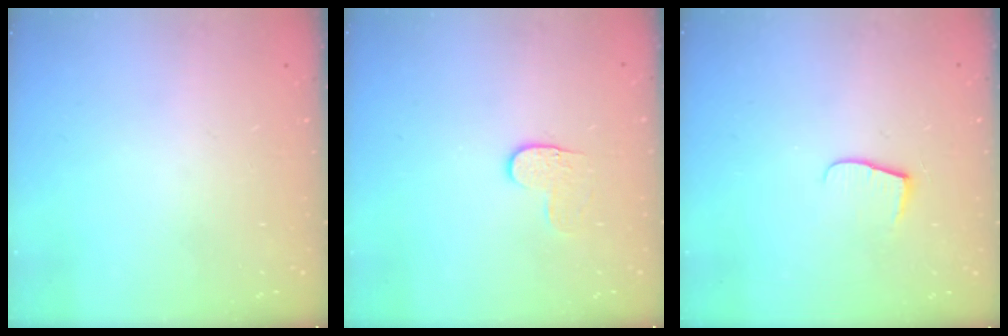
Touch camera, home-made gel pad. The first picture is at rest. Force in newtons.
{"total": 3.6, "press": 3.6, "slide": 0.4}
{"total": 6.5, "press": 6.5, "slide": 0.7}